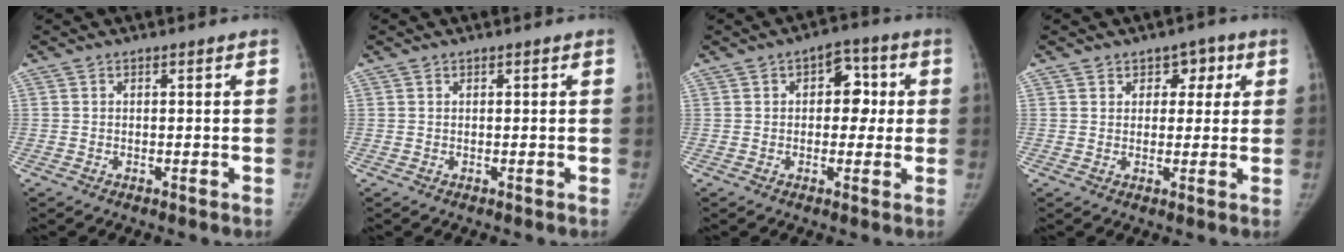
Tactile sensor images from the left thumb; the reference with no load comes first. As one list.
[{"total": 0.0}, {"total": 7.1, "force": [1.0, 4.8, 5.2], "torque": [-0.026, 0.012, 0.007]}, {"total": 4.7, "force": [2.0, 3.7, 2.1], "torque": [0.011, -0.005, 0.024]}]